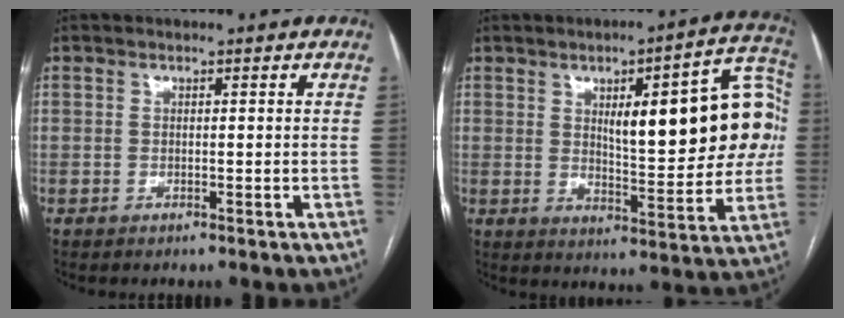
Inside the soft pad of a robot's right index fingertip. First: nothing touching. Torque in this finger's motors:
{"motor_torque": [1.33, 0.81, 0.69, 0.14]}